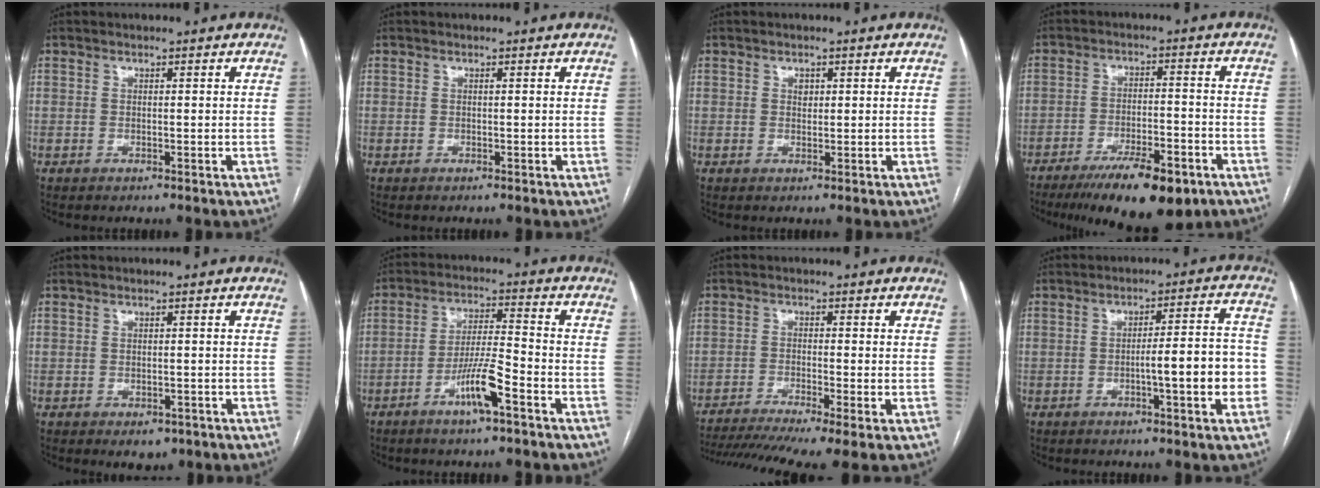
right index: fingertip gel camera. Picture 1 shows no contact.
{"total": 0.0}
{"total": 1.1, "force": [0.4, 0.8, 0.7], "torque": [-0.010, 0.001, 0.008]}
{"total": 14.1, "force": [-9.5, 3.8, 9.8], "torque": [-0.142, -0.014, -0.148]}
{"total": 3.1, "force": [-1.8, 1.9, 1.6], "torque": [-0.010, 0.001, -0.013]}
{"total": 7.8, "force": [-4.2, 0.3, 6.6], "torque": [-0.129, 0.000, -0.078]}
{"total": 13.3, "force": [-10.0, 0.6, 8.8], "torque": [-0.153, -0.023, -0.161]}
{"total": 8.9, "force": [-2.3, 0.9, 8.6], "torque": [-0.115, 0.021, -0.029]}